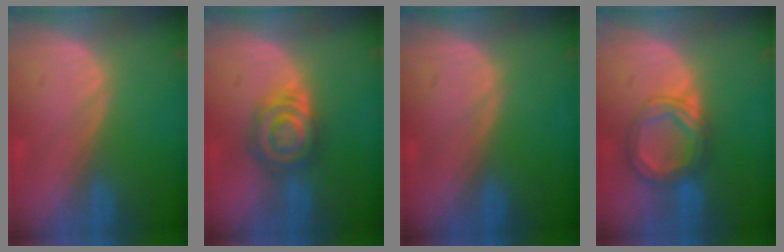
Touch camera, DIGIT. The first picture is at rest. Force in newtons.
{"total": 6.9, "press": 6.5, "slide": 2.5}
{"total": 0.0}
{"total": 6.4, "press": 6.4, "slide": 0.5}